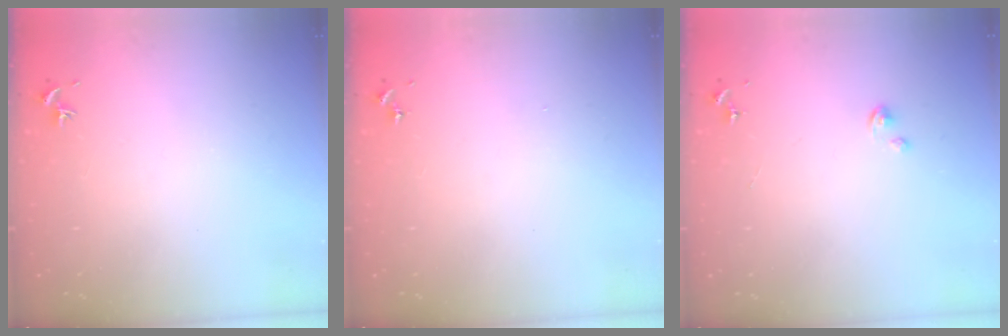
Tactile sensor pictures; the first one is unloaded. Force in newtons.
{"total": 0.0}
{"total": 1.8, "press": 1.8, "slide": 0.2}